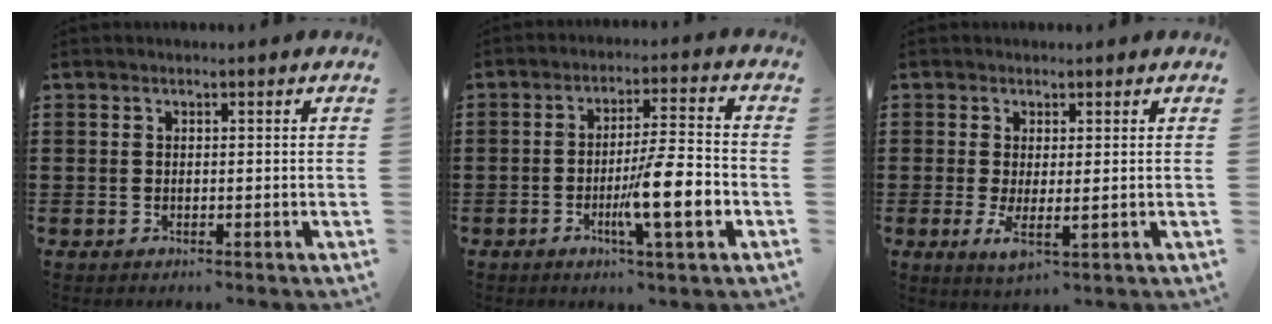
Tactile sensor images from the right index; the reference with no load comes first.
{"total": 10.4, "force": [-3.2, 1.2, 9.8], "torque": [-0.171, -0.005, -0.056]}
{"total": 3.2, "force": [-0.1, 0.8, 3.1], "torque": [-0.065, -0.007, -0.001]}